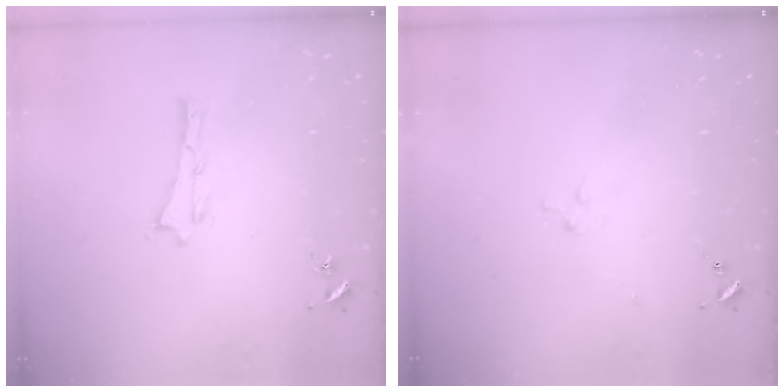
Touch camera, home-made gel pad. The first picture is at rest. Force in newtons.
{"total": 2.9, "press": 2.9, "slide": 0.3}